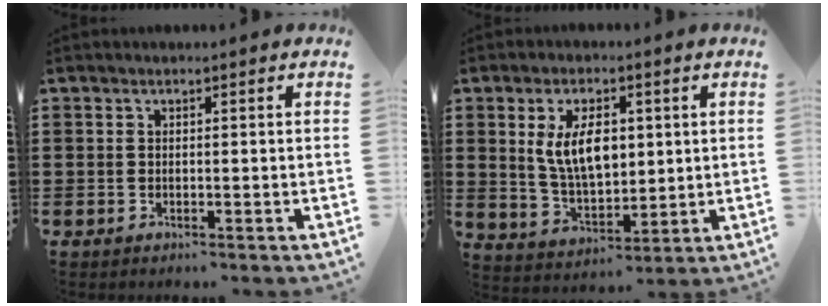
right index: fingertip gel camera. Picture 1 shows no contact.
{"total": 8.8, "force": [1.9, 4.6, 7.2], "torque": [-0.146, 0.007, 0.031]}